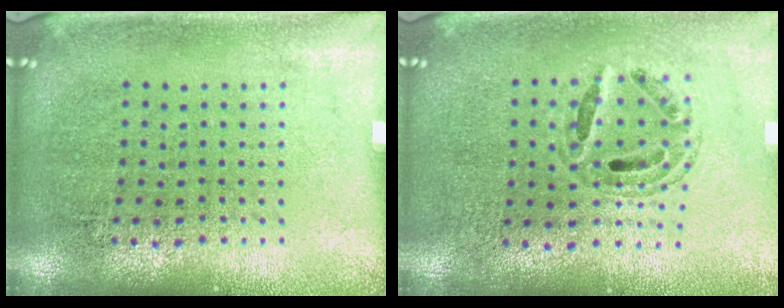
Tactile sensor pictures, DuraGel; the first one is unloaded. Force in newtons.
{"total": 0.7, "press": 0.7, "slide": 0.2}